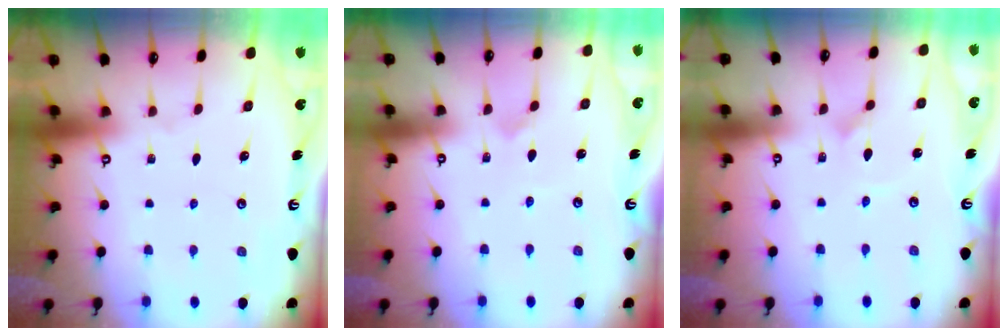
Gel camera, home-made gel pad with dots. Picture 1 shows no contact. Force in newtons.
{"total": 1.9, "press": 1.9, "slide": 0.1}
{"total": 2.1, "press": 2.1, "slide": 0.0}